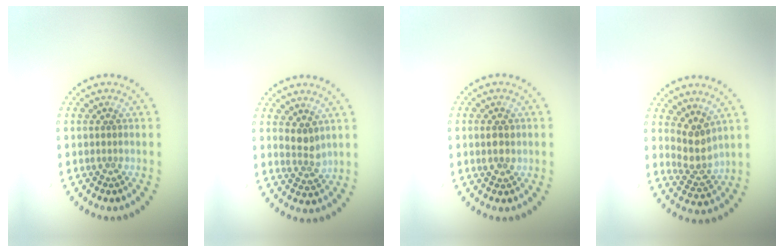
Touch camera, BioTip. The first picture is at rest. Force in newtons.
{"total": 1.9, "press": 1.8, "slide": 0.7}
{"total": 1.7, "press": 1.7, "slide": 0.2}
{"total": 3.0, "press": 2.4, "slide": 1.8}